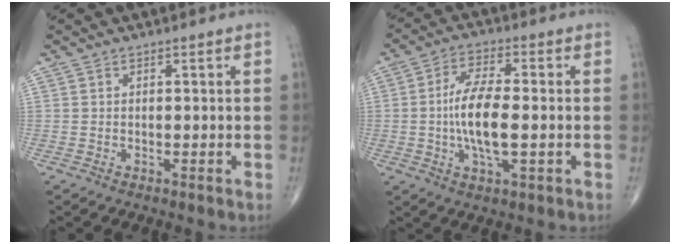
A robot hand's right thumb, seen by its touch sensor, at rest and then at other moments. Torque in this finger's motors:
{"motor_torque": [2.41, 2.60, 1.27, -0.31, 0.44]}